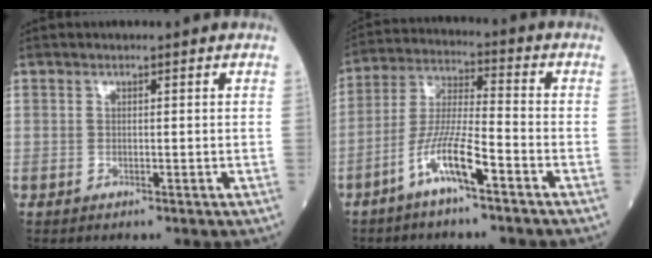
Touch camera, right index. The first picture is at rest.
{"total": 8.9, "force": [-5.1, 0.7, 7.3], "torque": [-0.152, 0.001, -0.099]}